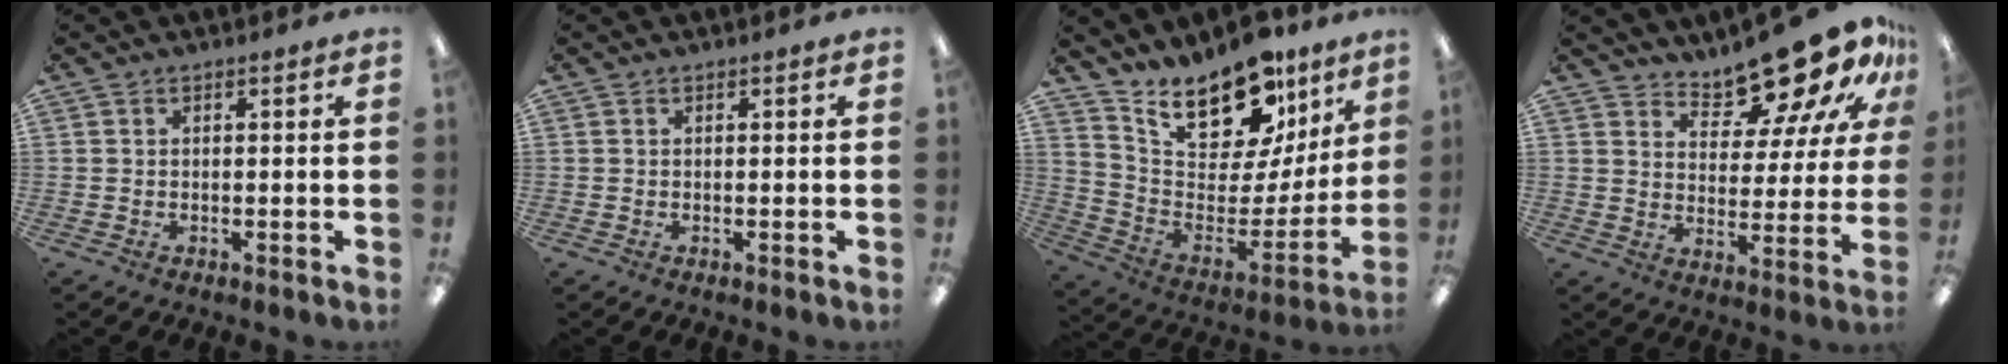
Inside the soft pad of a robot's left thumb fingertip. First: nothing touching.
{"total": 0.0}
{"total": 21.2, "force": [16.5, 9.2, 9.5], "torque": [-0.153, -0.122, 0.295]}
{"total": 16.2, "force": [13.8, 5.2, 6.8], "torque": [-0.104, -0.109, 0.236]}